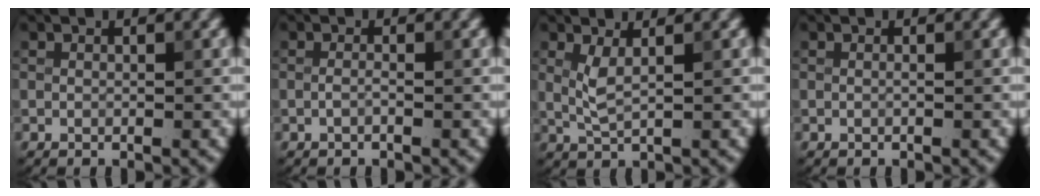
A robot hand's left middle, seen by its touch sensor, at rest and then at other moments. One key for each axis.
{"total": 0.7, "fx": -0.3, "fy": 0.1, "fz": 0.6, "tx": -0.015, "ty": -0.001, "tz": -0.008}
{"total": 2.0, "fx": 0.7, "fy": 0.5, "fz": 1.8, "tx": -0.042, "ty": -0.004, "tz": 0.017}
{"total": 0.0}